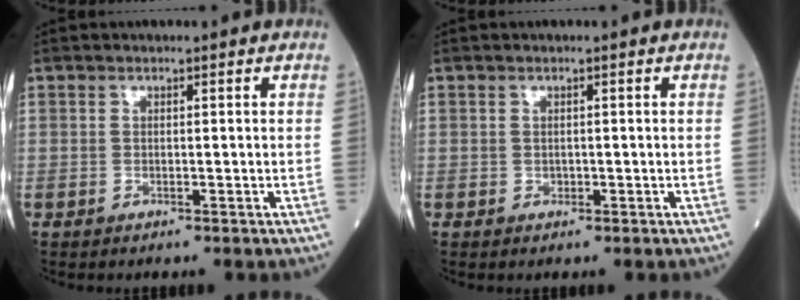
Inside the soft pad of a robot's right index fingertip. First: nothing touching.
{"total": 0.6, "force": [-0.1, 0.5, 0.2], "torque": [-0.002, 0.002, -0.004]}